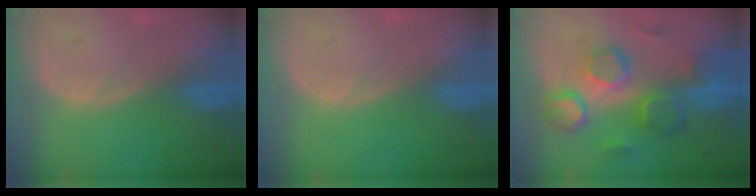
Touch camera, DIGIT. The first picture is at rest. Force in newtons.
{"total": 0.0}
{"total": 10.6, "press": 9.3, "slide": 5.0}